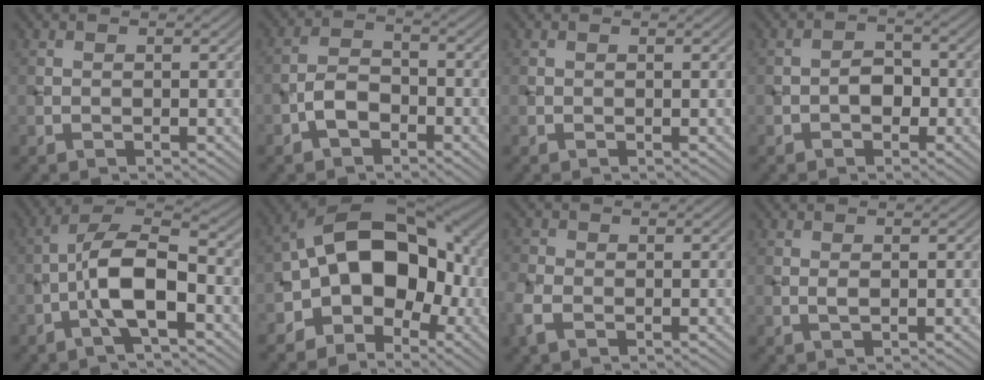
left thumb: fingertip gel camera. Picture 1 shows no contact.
{"total": 3.7, "force": [-2.0, 2.2, 2.2], "torque": [-0.039, 0.008, -0.045]}
{"total": 0.0}
{"total": 2.5, "force": [-0.9, 1.8, 1.6], "torque": [-0.021, 0.008, -0.017]}
{"total": 8.5, "force": [-2.7, 3.1, 7.4], "torque": [-0.133, 0.021, -0.058]}
{"total": 13.0, "force": [-2.7, 8.9, 9.1], "torque": [-0.124, 0.016, -0.065]}
{"total": 3.4, "force": [-1.6, 2.1, 2.1], "torque": [-0.059, -0.006, -0.040]}
{"total": 0.9, "force": [0.1, 0.3, 0.8], "torque": [-0.017, 0.000, 0.002]}